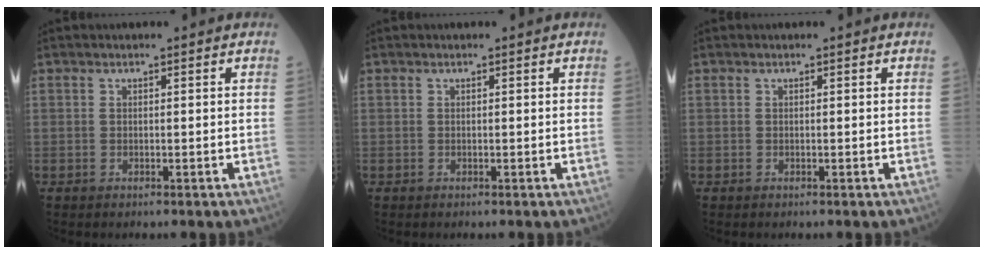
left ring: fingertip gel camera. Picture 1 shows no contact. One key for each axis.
{"total": 0.0}
{"total": 0.0}